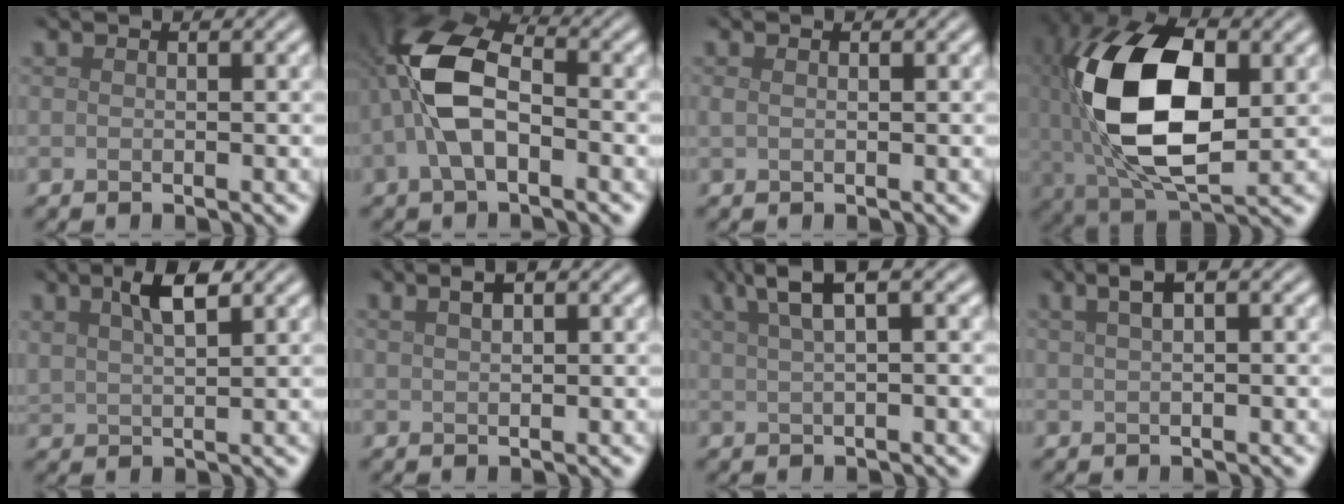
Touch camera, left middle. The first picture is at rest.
{"total": 8.0, "force": [-1.0, 4.3, 6.7], "torque": [-0.148, 0.017, -0.029]}
{"total": 0.6, "force": [0.2, 0.2, 0.5], "torque": [-0.013, 0.003, 0.005]}
{"total": 14.1, "force": [1.1, 7.5, 11.9], "torque": [-0.235, 0.000, 0.027]}
{"total": 3.5, "force": [2.0, 1.1, 2.6], "torque": [-0.053, 0.007, 0.037]}
{"total": 1.7, "force": [1.0, 0.5, 1.3], "torque": [-0.022, 0.005, 0.019]}
{"total": 4.5, "force": [2.5, 1.1, 3.5], "torque": [-0.055, 0.020, 0.043]}
{"total": 3.1, "force": [1.5, 1.1, 2.4], "torque": [-0.033, 0.011, 0.018]}